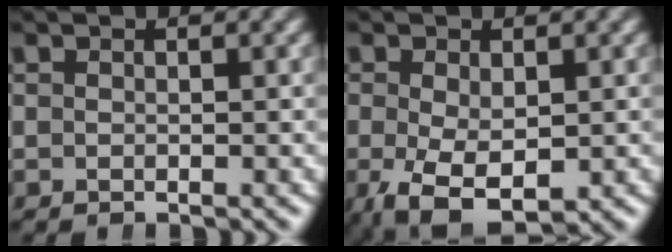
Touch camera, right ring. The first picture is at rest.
{"total": 8.0, "force": [-4.3, 4.5, 5.0], "torque": [-0.122, -0.072, -0.034]}